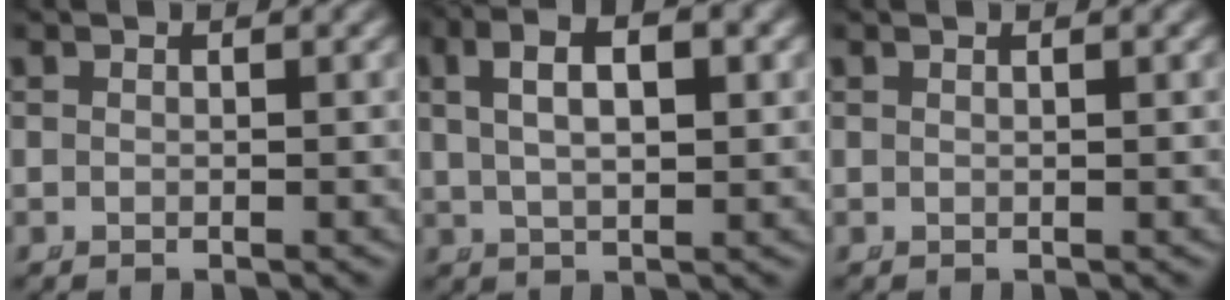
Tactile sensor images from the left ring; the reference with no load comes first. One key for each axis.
{"total": 5.9, "fx": 2.5, "fy": 2.7, "fz": 4.6, "tx": -0.066, "ty": 0.021, "tz": 0.036}
{"total": 0.5, "fx": 0.2, "fy": -0.4, "fz": 0.3, "tx": -0.005, "ty": -0.001, "tz": 0.006}